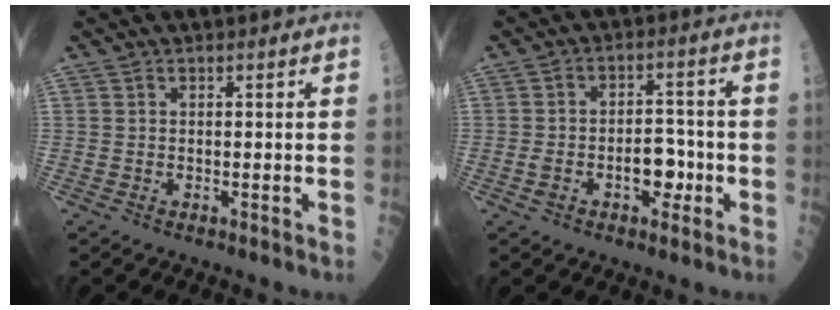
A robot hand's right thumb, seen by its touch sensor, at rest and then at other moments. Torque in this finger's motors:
{"motor_torque": [1.09, 0.93, 0.79, -0.16, 0.01]}